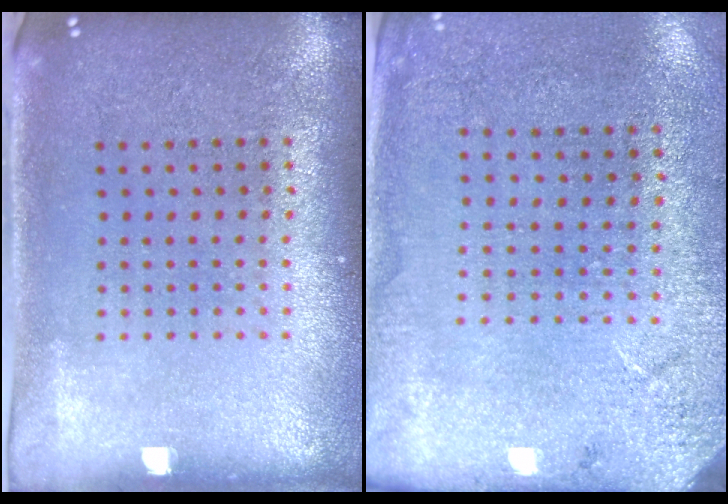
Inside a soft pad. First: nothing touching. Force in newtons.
{"total": 2.6, "press": 2.4, "slide": 1.1}